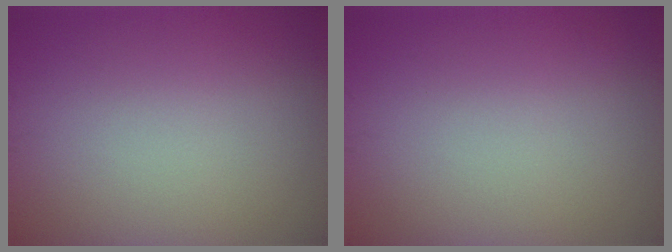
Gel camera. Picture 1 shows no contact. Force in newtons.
{"total": 0.0}